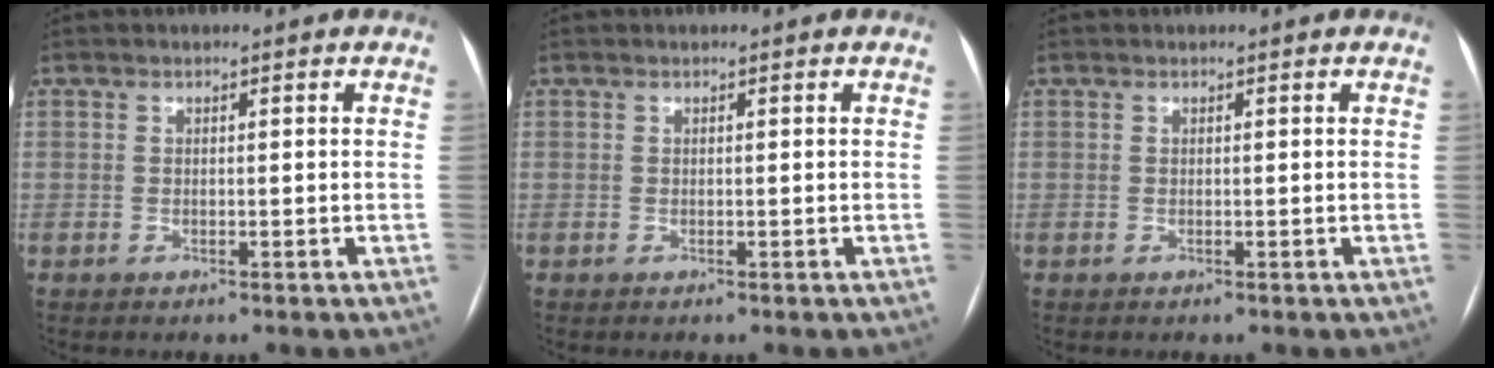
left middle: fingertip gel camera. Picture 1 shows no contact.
{"total": 0.0}
{"total": 0.0}